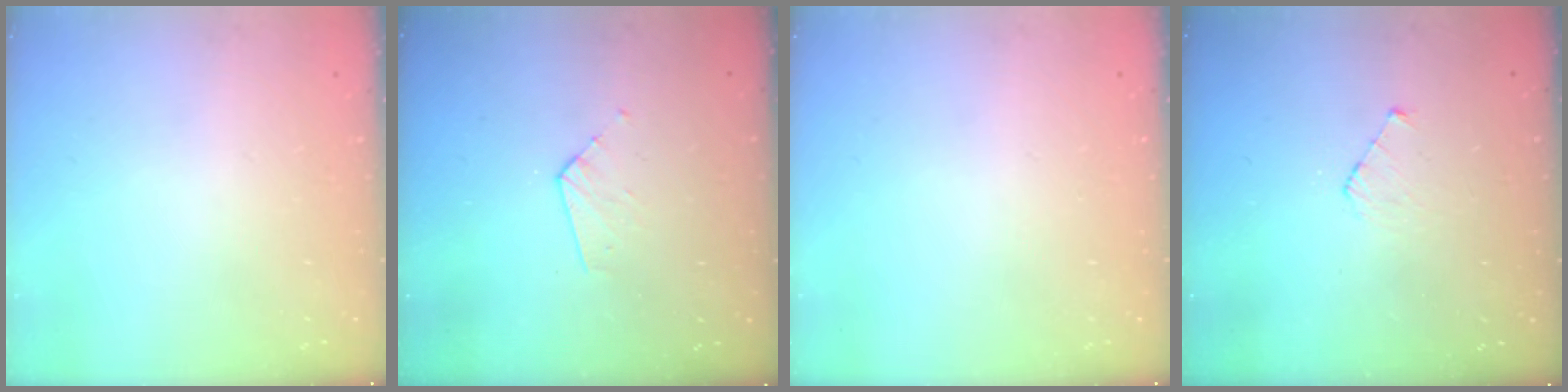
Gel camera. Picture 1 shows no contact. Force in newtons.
{"total": 3.7, "press": 3.6, "slide": 0.3}
{"total": 0.0}
{"total": 4.1, "press": 4.1, "slide": 0.4}